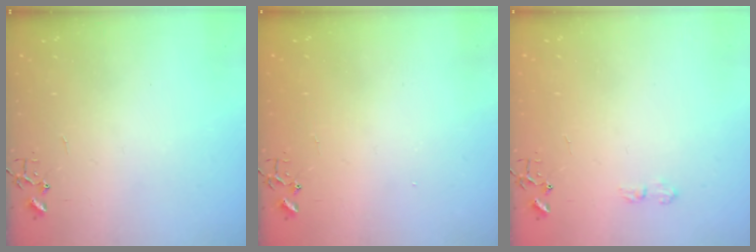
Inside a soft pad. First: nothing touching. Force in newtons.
{"total": 1.3, "press": 1.2, "slide": 0.1}
{"total": 6.4, "press": 6.4, "slide": 0.9}